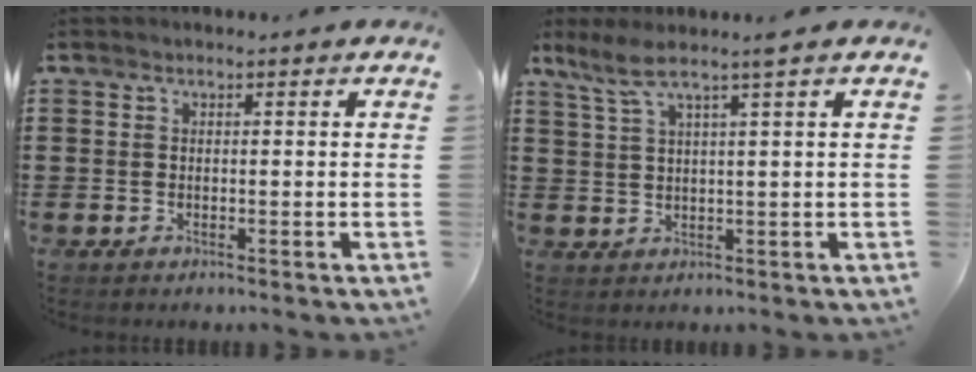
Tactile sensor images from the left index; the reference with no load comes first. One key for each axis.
{"total": 4.2, "fx": 2.6, "fy": -0.1, "fz": 3.2, "tx": -0.072, "ty": 0.001, "tz": 0.045}